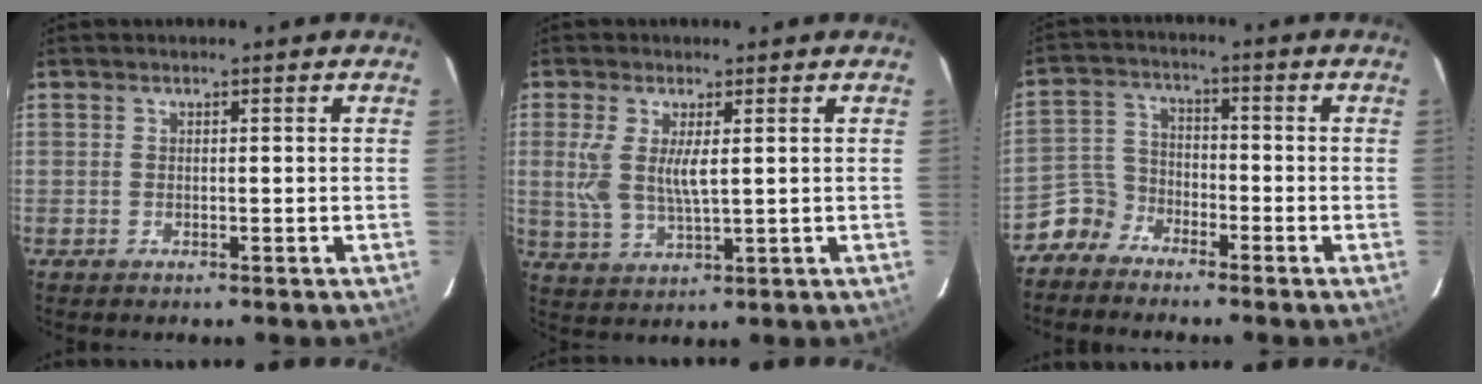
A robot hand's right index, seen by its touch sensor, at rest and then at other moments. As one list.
[{"total": 6.9, "force": [1.3, 2.4, 6.4], "torque": [-0.137, -0.006, 0.027]}, {"total": 5.6, "force": [-4.3, 3.5, 0.3], "torque": [-0.009, 0.025, -0.098]}]